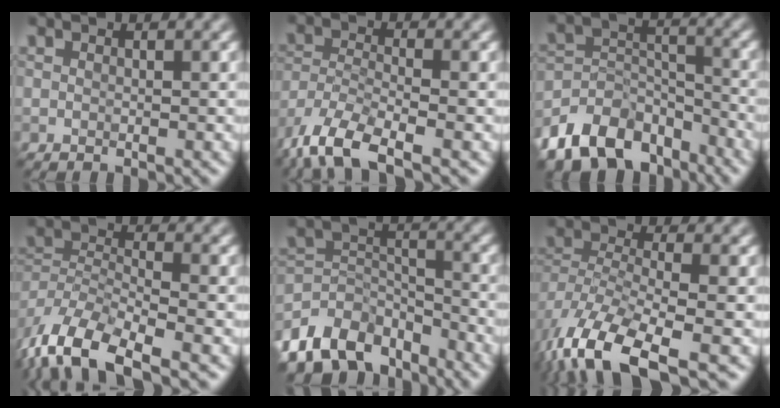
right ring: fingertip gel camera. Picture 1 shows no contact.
{"total": 8.1, "force": [-5.8, 2.6, 5.0], "torque": [-0.099, -0.015, -0.116]}
{"total": 9.8, "force": [-7.2, 5.5, 3.6], "torque": [-0.061, 0.002, -0.133]}
{"total": 8.9, "force": [-5.9, 3.6, 5.6], "torque": [-0.102, -0.009, -0.117]}
{"total": 8.3, "force": [-6.1, 4.7, 3.2], "torque": [-0.053, -0.007, -0.122]}
{"total": 10.3, "force": [-6.3, 4.1, 7.1], "torque": [-0.150, -0.018, -0.121]}